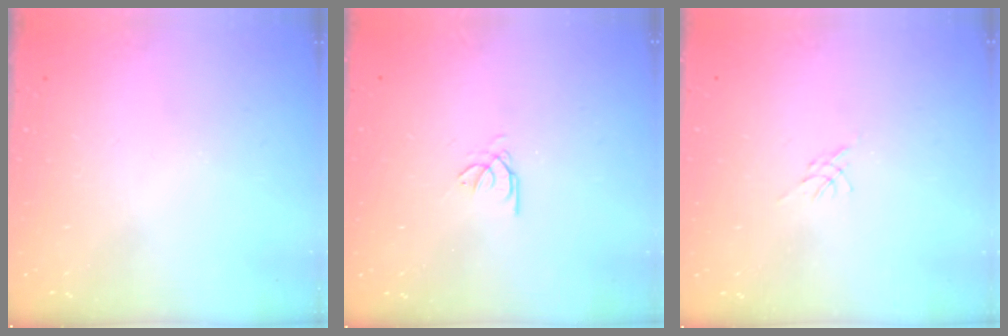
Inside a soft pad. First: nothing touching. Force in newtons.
{"total": 0.7, "press": 0.6, "slide": 0.4}
{"total": 0.0}